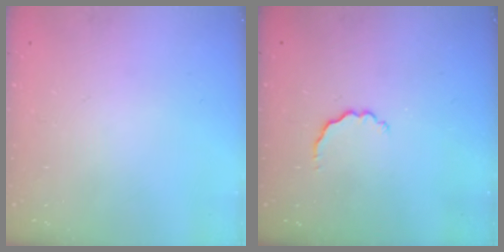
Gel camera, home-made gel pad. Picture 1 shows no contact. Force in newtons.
{"total": 2.7, "press": 2.6, "slide": 0.8}